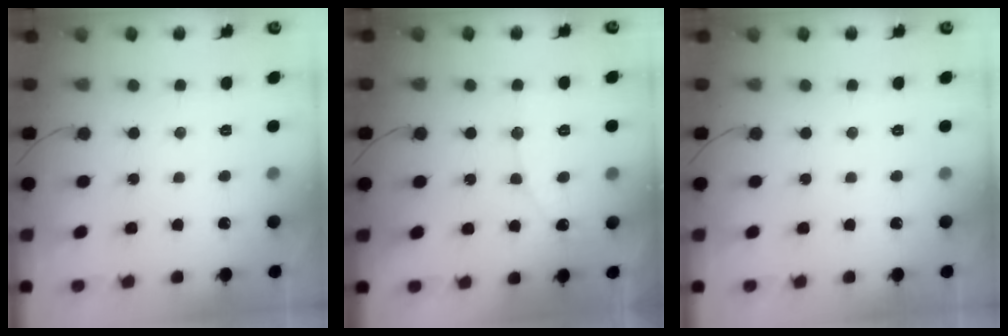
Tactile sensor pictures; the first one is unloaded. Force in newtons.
{"total": 6.5, "press": 6.5, "slide": 0.5}
{"total": 0.0}